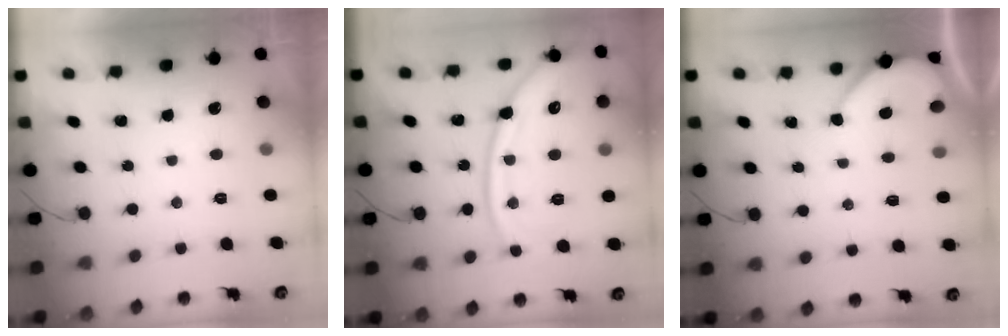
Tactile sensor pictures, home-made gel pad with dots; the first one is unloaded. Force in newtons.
{"total": 16.3, "press": 16.3, "slide": 1.1}
{"total": 2.6, "press": 2.6, "slide": 0.4}